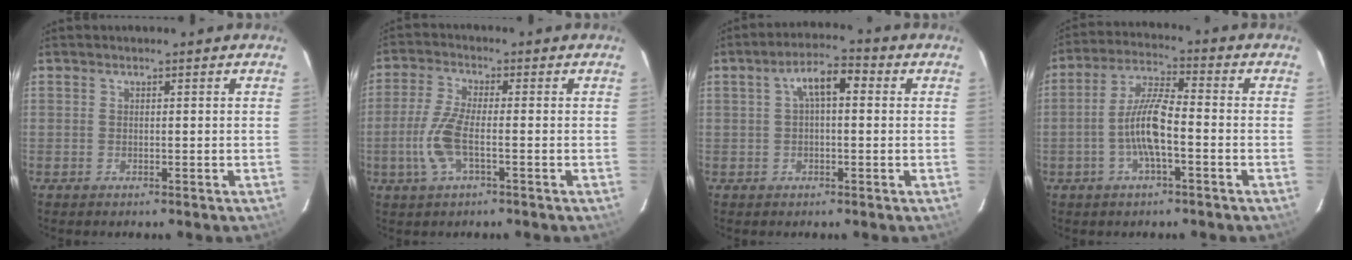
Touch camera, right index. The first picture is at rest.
{"total": 7.6, "force": [-2.0, 2.0, 7.0], "torque": [-0.159, -0.001, -0.042]}
{"total": 5.9, "force": [1.1, 2.4, 5.3], "torque": [-0.095, 0.023, 0.018]}
{"total": 8.6, "force": [-2.5, 1.7, 8.0], "torque": [-0.167, 0.007, -0.049]}